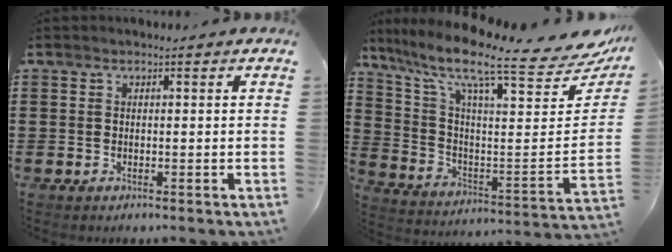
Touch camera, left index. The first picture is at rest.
{"total": 12.0, "force": [9.0, 1.5, 7.8], "torque": [-0.171, -0.073, 0.141]}